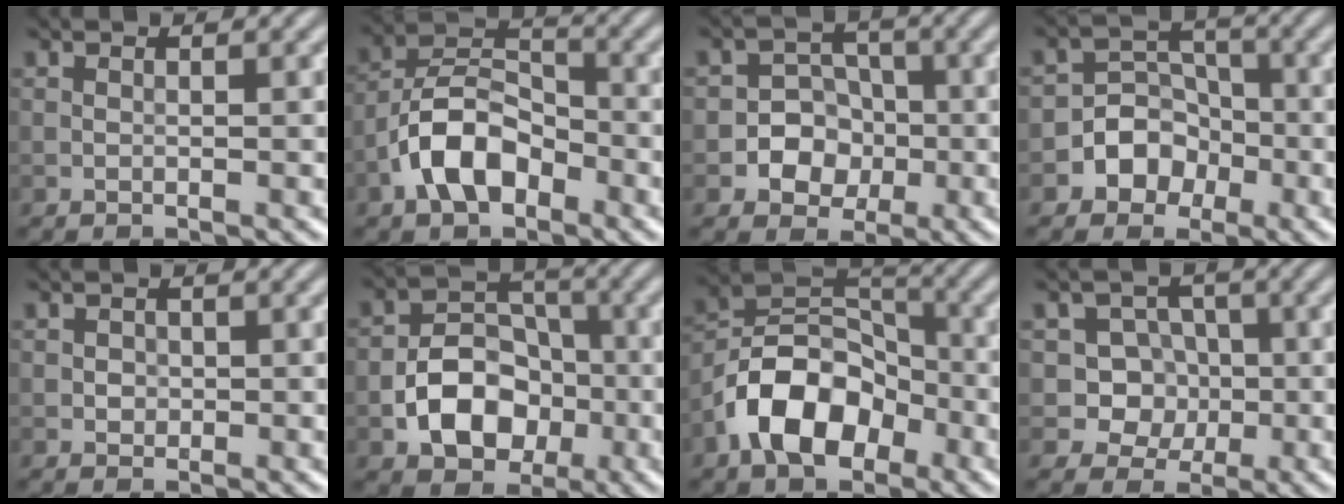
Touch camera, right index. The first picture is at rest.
{"total": 6.2, "force": [-3.1, 3.6, 4.0], "torque": [-0.068, 0.011, -0.065]}
{"total": 4.8, "force": [-1.2, 4.4, 1.6], "torque": [0.007, 0.014, -0.041]}
{"total": 5.3, "force": [-2.4, 4.6, 1.2], "torque": [0.020, 0.013, -0.065]}
{"total": 0.9, "force": [0.0, 0.8, 0.3], "torque": [0.001, -0.002, -0.001]}
{"total": 6.6, "force": [-2.2, 4.8, 4.0], "torque": [-0.057, -0.003, -0.035]}
{"total": 8.7, "force": [-4.1, 5.5, 5.4], "torque": [-0.095, 0.008, -0.086]}
{"total": 5.5, "force": [-0.5, 5.2, 1.8], "torque": [-0.011, 0.024, -0.031]}